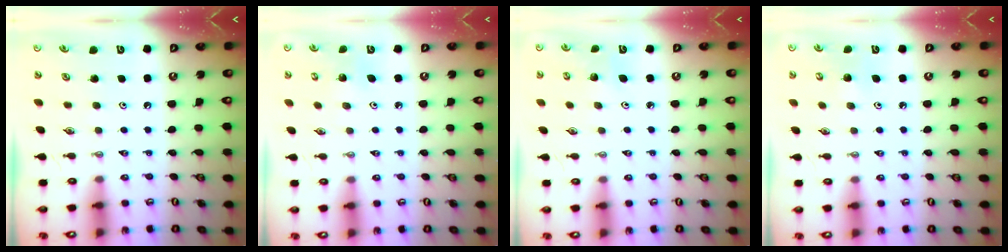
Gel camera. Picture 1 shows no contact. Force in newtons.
{"total": 3.5, "press": 3.5, "slide": 0.2}
{"total": 3.7, "press": 3.7, "slide": 0.4}
{"total": 5.9, "press": 5.9, "slide": 0.6}